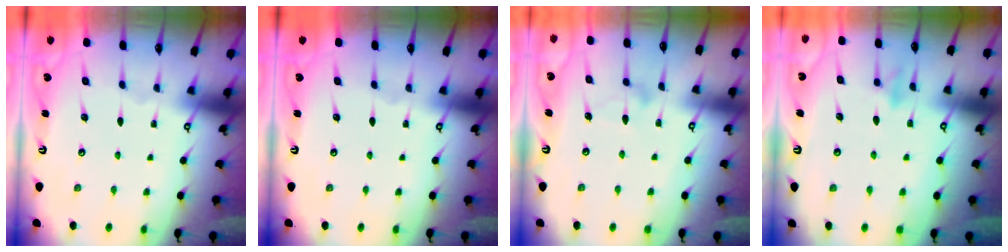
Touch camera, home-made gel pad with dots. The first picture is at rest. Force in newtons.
{"total": 0.0}
{"total": 9.4, "press": 9.3, "slide": 0.5}
{"total": 9.1, "press": 9.0, "slide": 1.8}